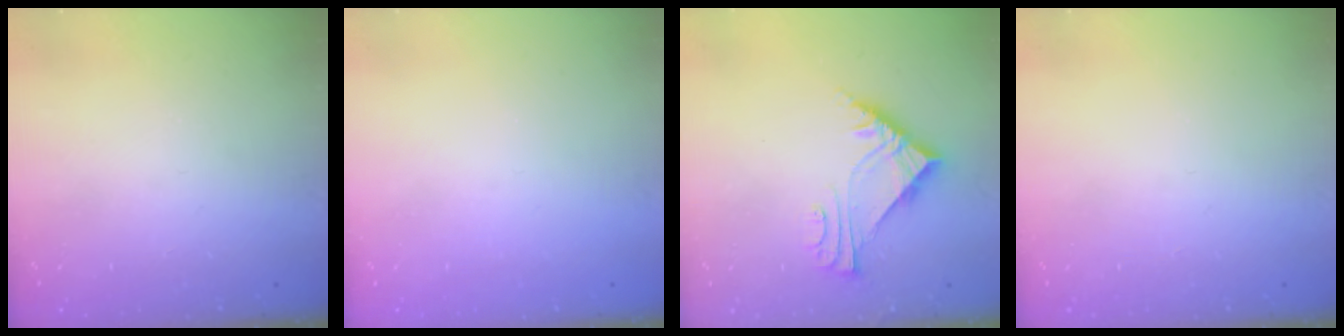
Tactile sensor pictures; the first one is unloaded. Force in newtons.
{"total": 1.3, "press": 1.3, "slide": 0.2}
{"total": 6.6, "press": 6.6, "slide": 0.4}
{"total": 0.0}